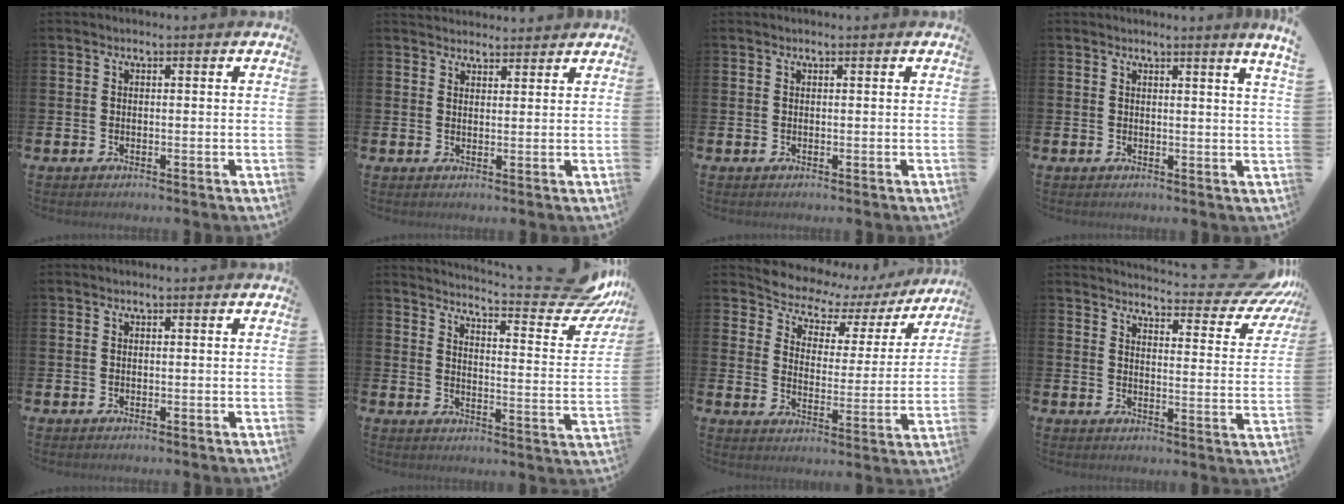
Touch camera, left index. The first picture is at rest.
{"total": 2.6, "force": [2.5, 0.7, -0.2], "torque": [0.012, -0.013, 0.044]}
{"total": 0.0}
{"total": 1.8, "force": [1.6, -0.8, 0.4], "torque": [-0.002, -0.015, 0.027]}
{"total": 0.0}
{"total": 6.7, "force": [5.9, 0.6, 3.2], "torque": [-0.044, -0.057, 0.089]}
{"total": 5.9, "force": [5.0, 2.8, 1.3], "torque": [-0.058, -0.037, 0.081]}
{"total": 5.5, "force": [5.0, 0.9, 2.0], "torque": [-0.027, -0.054, 0.075]}